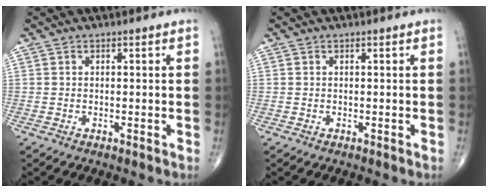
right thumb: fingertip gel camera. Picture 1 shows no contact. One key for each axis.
{"total": 0.0}